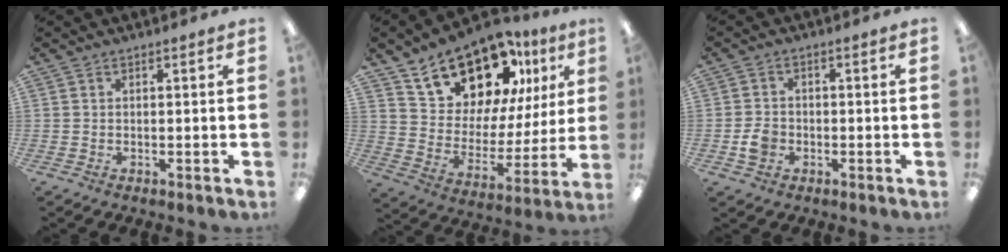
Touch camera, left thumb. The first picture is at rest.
{"total": 18.3, "force": [14.2, 8.9, 7.4], "torque": [-0.135, -0.093, 0.256]}
{"total": 4.5, "force": [-1.4, 3.5, 2.4], "torque": [-0.045, 0.007, -0.024]}